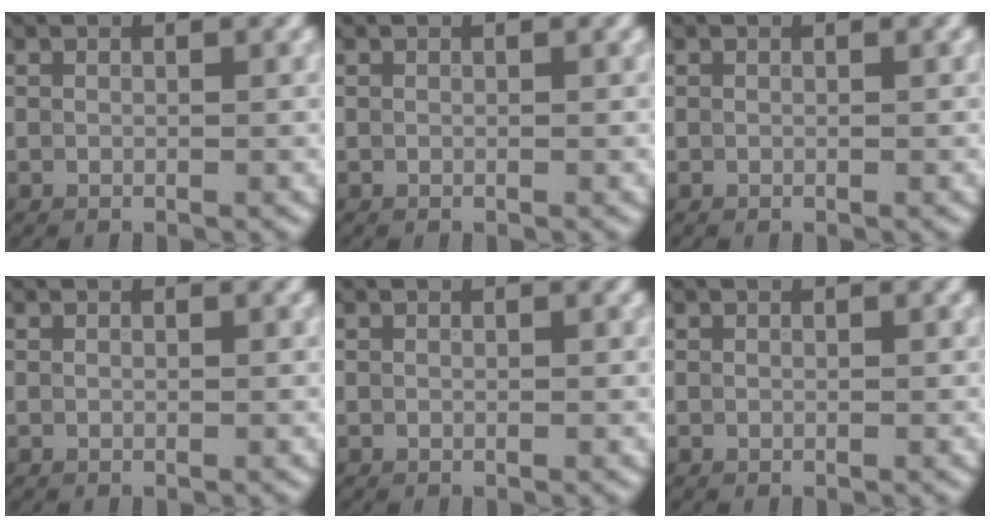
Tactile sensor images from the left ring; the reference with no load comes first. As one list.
[{"total": 0.0}, {"total": 0.0}, {"total": 0.0}, {"total": 0.0}, {"total": 0.0}]